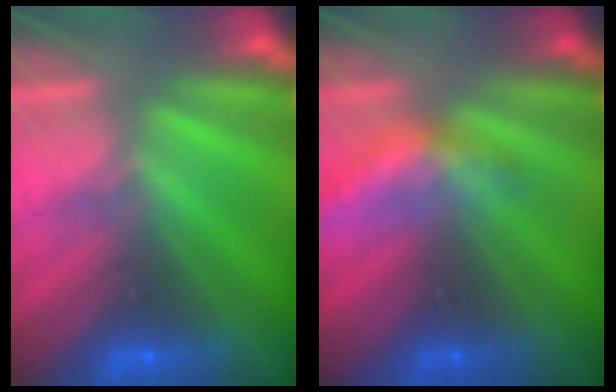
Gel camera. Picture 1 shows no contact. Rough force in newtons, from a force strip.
{"total": 2.1}